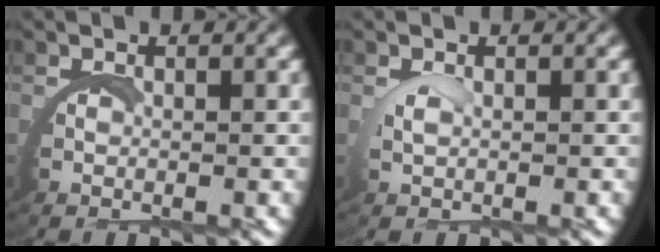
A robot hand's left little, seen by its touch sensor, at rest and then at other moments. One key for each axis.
{"total": 0.8, "fx": 0.7, "fy": -0.3, "fz": 0.4, "tx": -0.019, "ty": -0.002, "tz": 0.014}